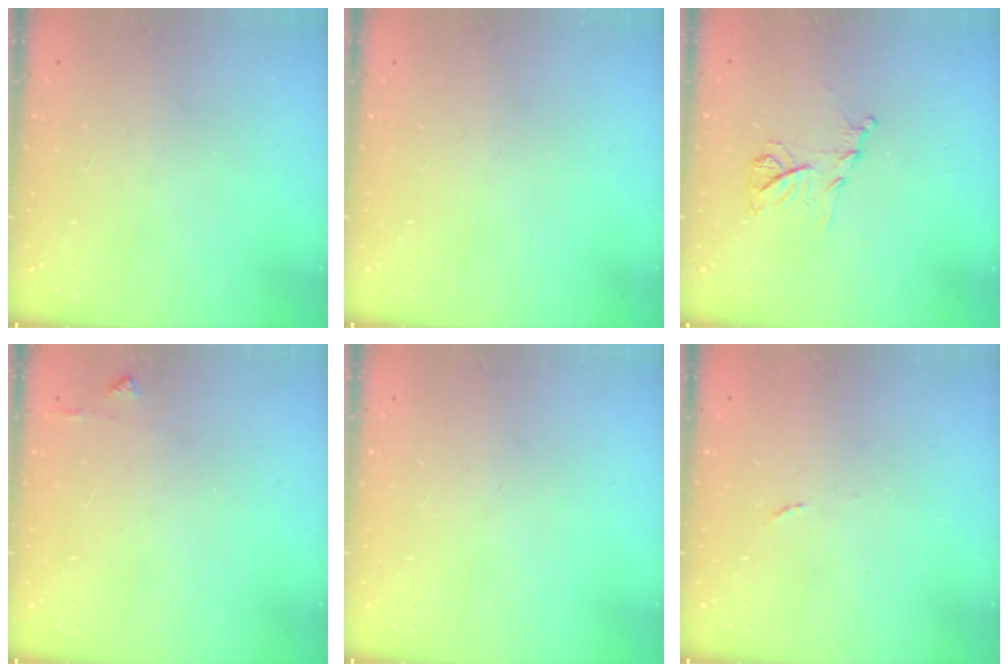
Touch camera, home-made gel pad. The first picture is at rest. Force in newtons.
{"total": 0.0}
{"total": 10.3, "press": 10.3, "slide": 0.5}
{"total": 3.5, "press": 3.4, "slide": 0.5}
{"total": 0.0}
{"total": 4.6, "press": 4.6, "slide": 0.6}